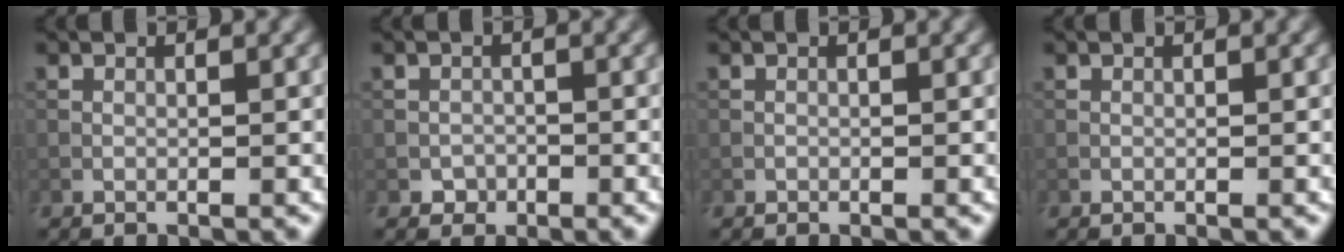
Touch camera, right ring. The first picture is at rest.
{"total": 1.2, "force": [-0.6, 1.0, 0.2], "torque": [0.005, 0.001, -0.012]}
{"total": 0.0}
{"total": 0.0}